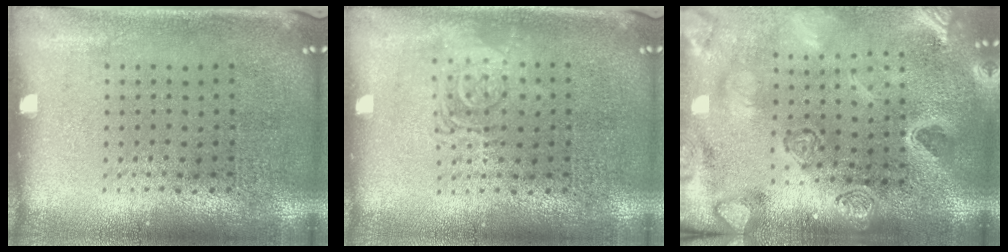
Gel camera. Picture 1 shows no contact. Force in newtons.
{"total": 2.5, "press": 2.5, "slide": 0.5}
{"total": 3.9, "press": 3.2, "slide": 2.3}